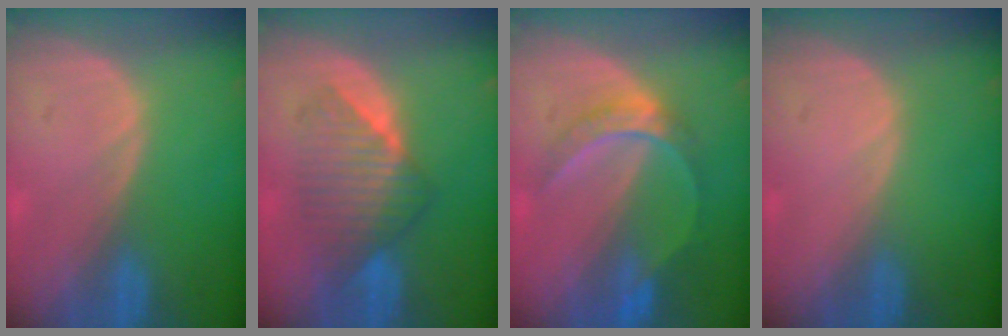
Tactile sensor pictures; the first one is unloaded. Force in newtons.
{"total": 6.9, "press": 6.9, "slide": 0.5}
{"total": 6.4, "press": 5.5, "slide": 3.2}
{"total": 0.0}